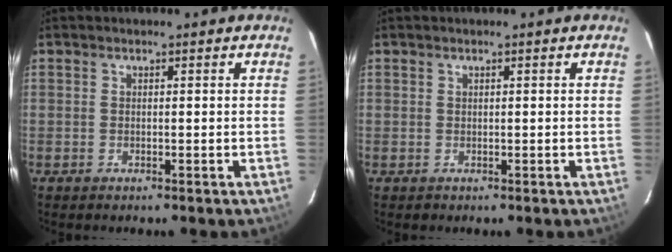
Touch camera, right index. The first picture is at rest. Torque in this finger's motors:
{"motor_torque": [-0.28, 0.04, -0.77, -0.14]}